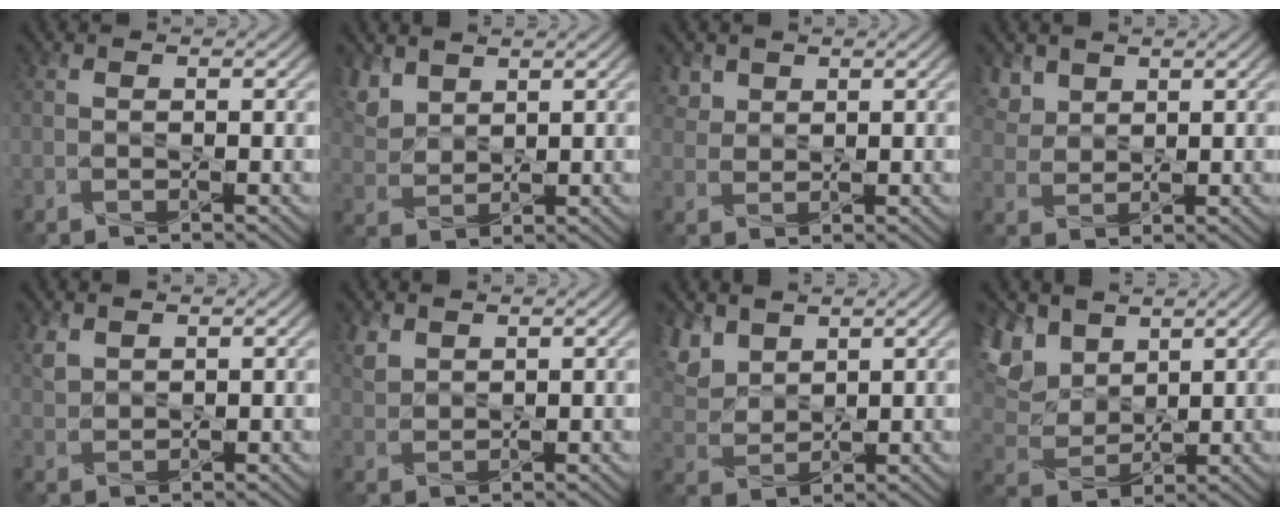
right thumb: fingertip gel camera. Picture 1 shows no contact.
{"total": 4.5, "force": [3.1, 2.6, 2.0], "torque": [-0.064, -0.001, 0.069]}
{"total": 2.8, "force": [1.8, 2.0, 0.8], "torque": [-0.029, -0.004, 0.043]}
{"total": 3.8, "force": [2.5, 2.5, 1.5], "torque": [-0.050, -0.002, 0.054]}
{"total": 2.1, "force": [1.5, 1.2, 0.9], "torque": [-0.028, -0.002, 0.036]}
{"total": 2.4, "force": [1.8, 1.3, 0.9], "torque": [-0.030, -0.001, 0.044]}
{"total": 6.7, "force": [4.3, 3.8, 3.4], "torque": [-0.108, -0.004, 0.098]}
{"total": 10.8, "force": [6.2, 6.4, 6.1], "torque": [-0.188, 0.020, 0.124]}